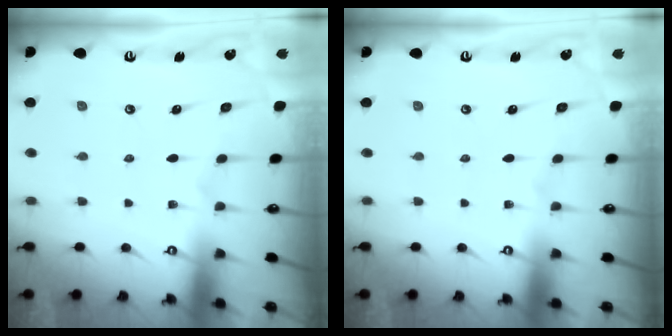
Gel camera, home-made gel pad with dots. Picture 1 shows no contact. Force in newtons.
{"total": 0.0}